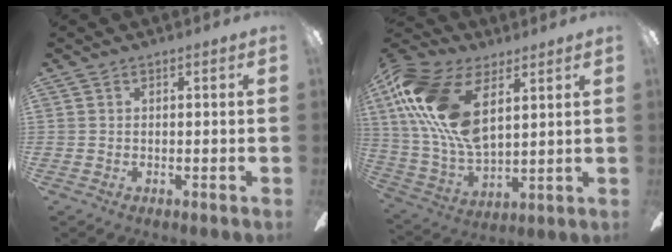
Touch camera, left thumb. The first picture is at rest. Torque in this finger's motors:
{"motor_torque": [-0.15, 1.18, 1.42, -1.35, 0.64]}